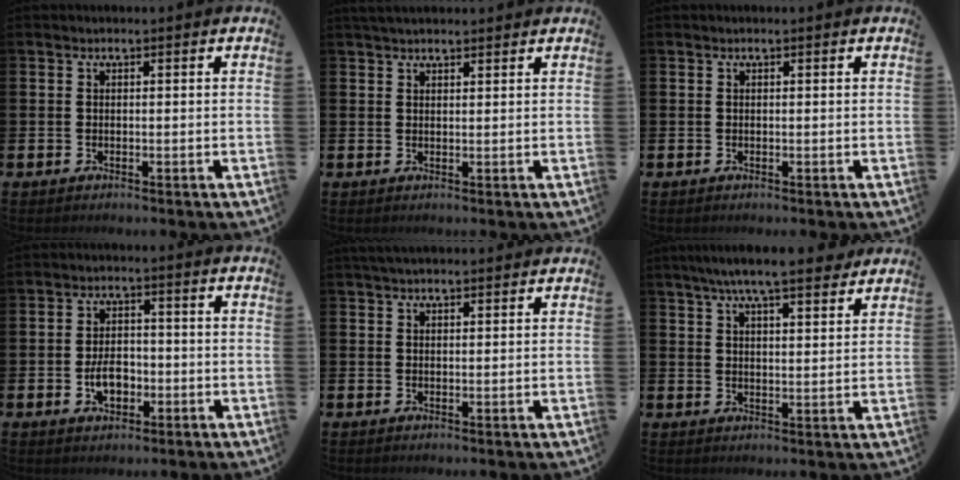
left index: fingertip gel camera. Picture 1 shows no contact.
{"total": 2.3, "force": [2.2, 0.6, 0.6], "torque": [-0.003, -0.006, 0.037]}
{"total": 0.0}
{"total": 4.4, "force": [-1.2, 2.8, 3.1], "torque": [-0.042, 0.000, -0.026]}
{"total": 2.2, "force": [2.1, 0.5, 0.7], "torque": [-0.012, 0.000, 0.036]}
{"total": 7.4, "force": [6.7, 0.7, 3.0], "torque": [-0.063, -0.025, 0.117]}